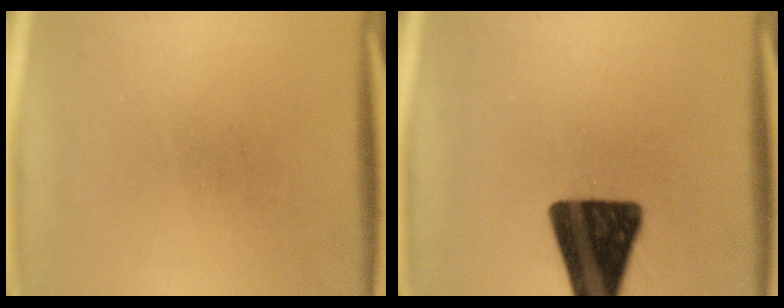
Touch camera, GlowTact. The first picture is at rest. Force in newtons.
{"total": 16.4}